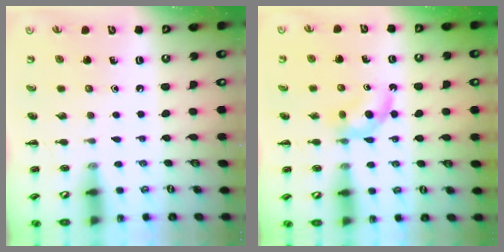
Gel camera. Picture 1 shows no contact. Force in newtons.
{"total": 4.5, "press": 4.1, "slide": 1.7}